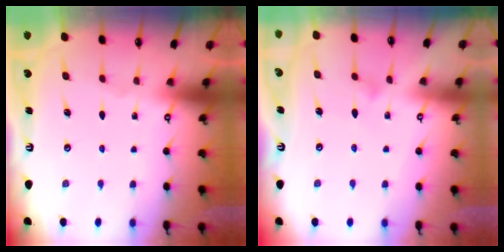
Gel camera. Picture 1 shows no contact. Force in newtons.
{"total": 5.0, "press": 5.0, "slide": 0.3}